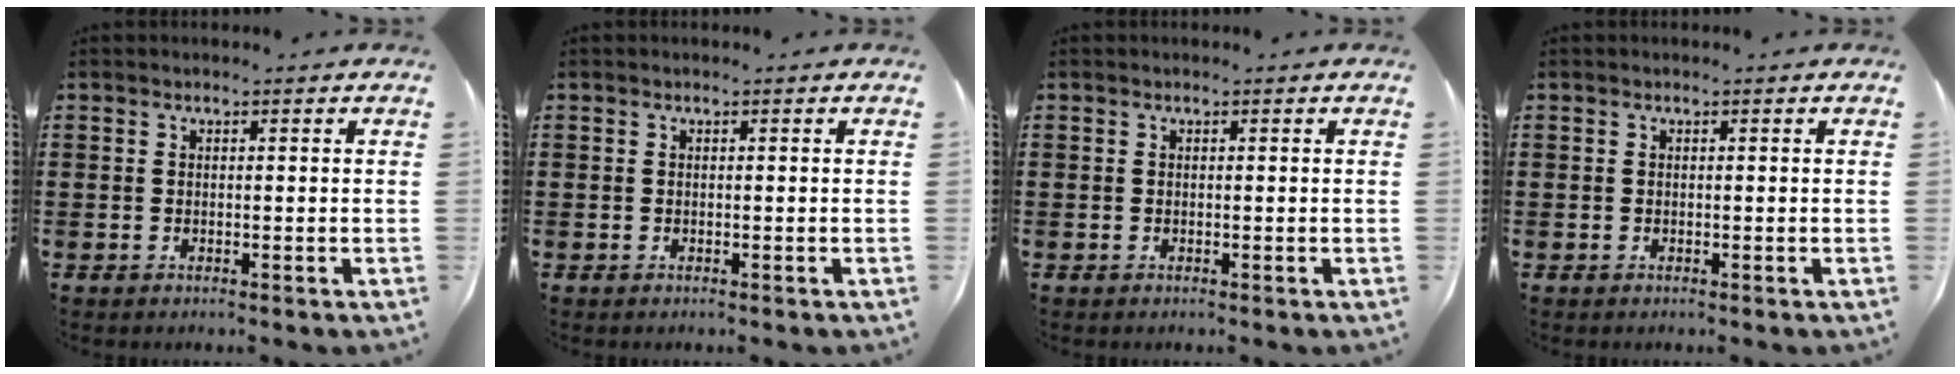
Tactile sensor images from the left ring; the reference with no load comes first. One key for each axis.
{"total": 0.0}
{"total": 0.0}
{"total": 0.0}